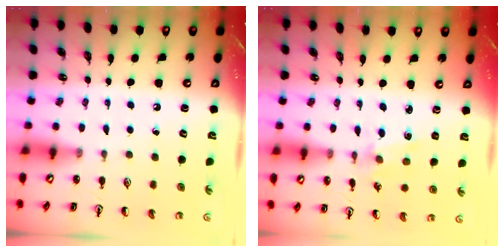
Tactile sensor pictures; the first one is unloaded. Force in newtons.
{"total": 1.5, "press": 1.5, "slide": 0.1}